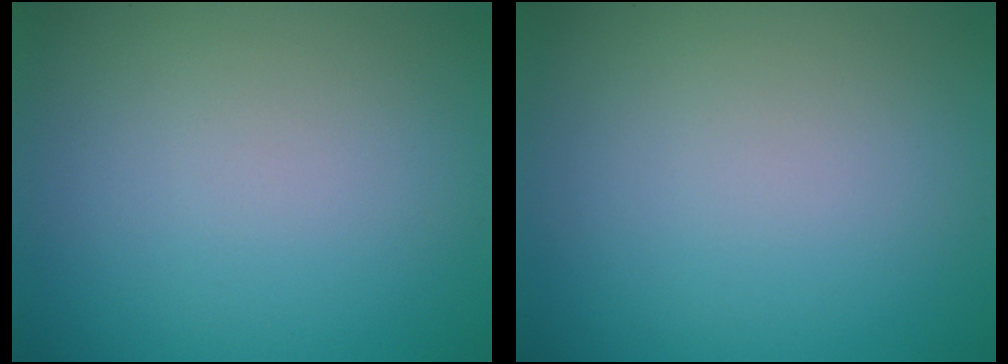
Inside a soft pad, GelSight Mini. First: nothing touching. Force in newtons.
{"total": 0.0}